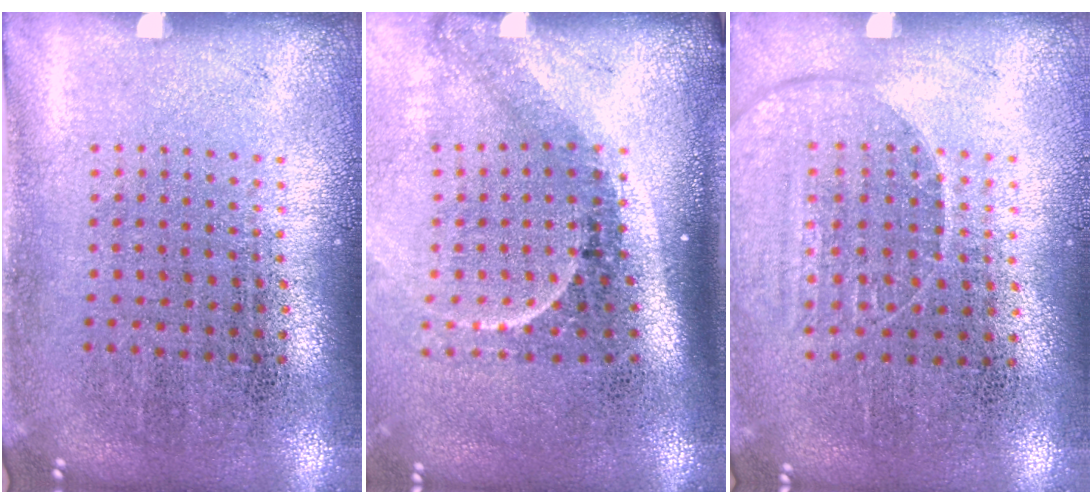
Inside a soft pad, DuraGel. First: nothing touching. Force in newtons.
{"total": 2.2, "press": 1.4, "slide": 1.6}
{"total": 1.4, "press": 1.3, "slide": 0.6}